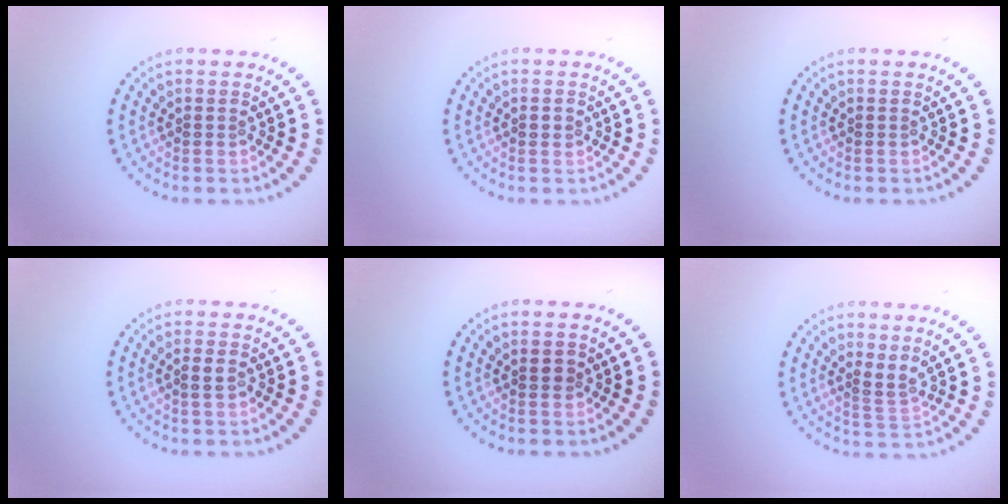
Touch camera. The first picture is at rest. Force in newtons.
{"total": 0.9, "press": 0.9, "slide": 0.1}
{"total": 0.0}
{"total": 1.2, "press": 1.1, "slide": 0.5}
{"total": 1.0, "press": 0.9, "slide": 0.3}
{"total": 1.6, "press": 1.1, "slide": 1.2}